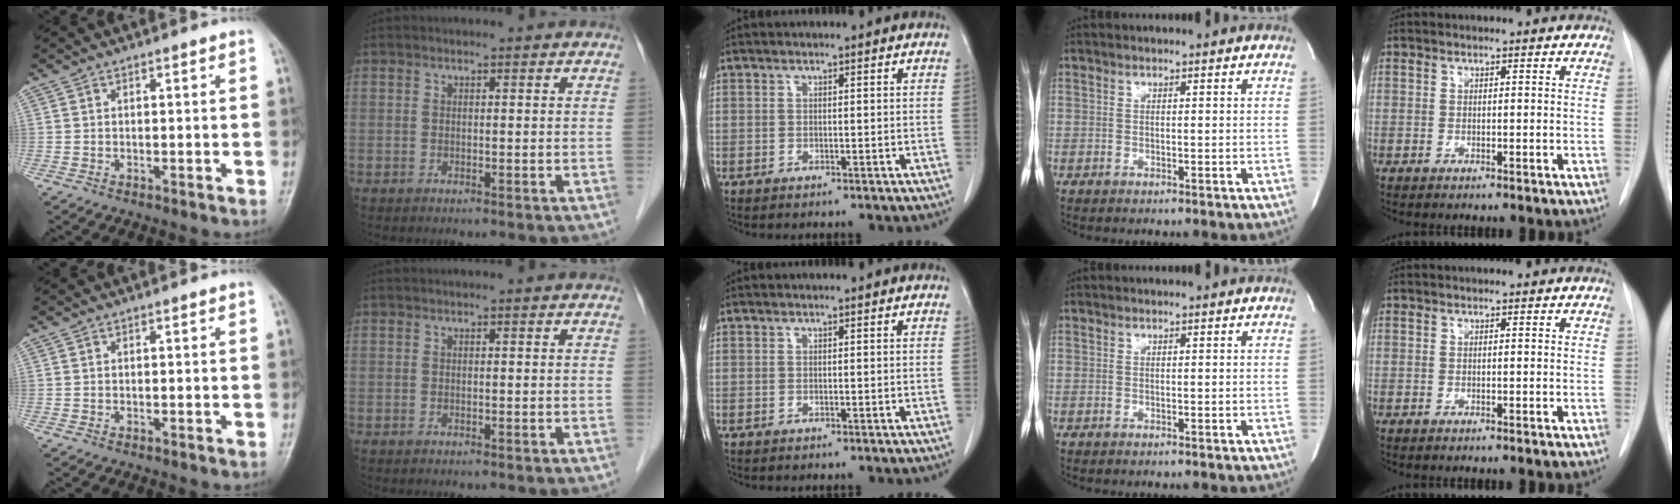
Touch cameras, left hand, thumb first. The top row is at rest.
{}